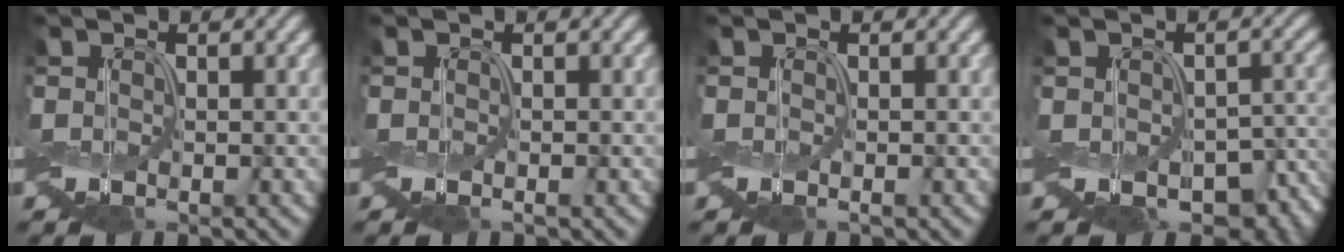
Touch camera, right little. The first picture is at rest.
{"total": 0.0}
{"total": 0.0}
{"total": 8.3, "force": [-3.9, 5.5, 4.7], "torque": [-0.058, -0.014, -0.050]}